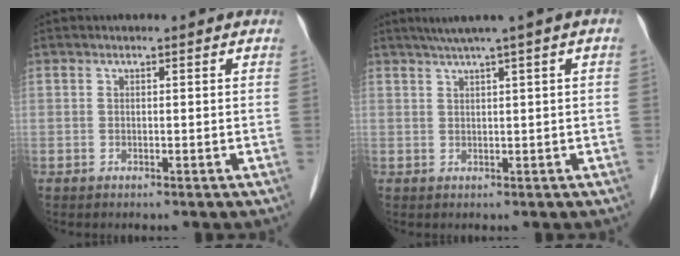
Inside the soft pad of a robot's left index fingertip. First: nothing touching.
{"total": 4.1, "force": [2.1, -0.6, 3.5], "torque": [-0.064, 0.016, 0.039]}